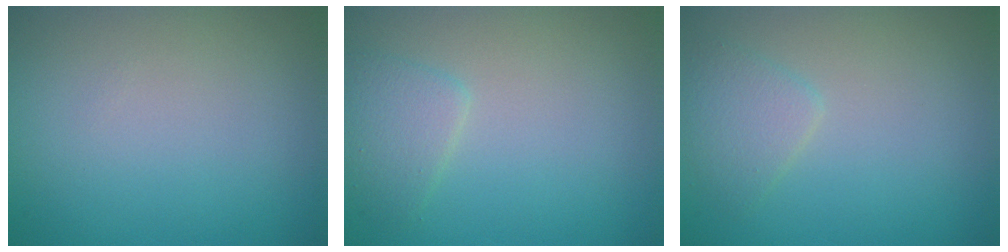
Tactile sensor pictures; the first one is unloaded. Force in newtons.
{"total": 1.9, "press": 1.9, "slide": 0.1}
{"total": 1.8, "press": 1.8, "slide": 0.1}